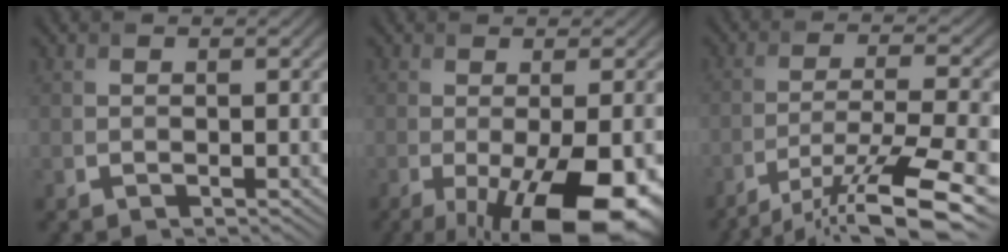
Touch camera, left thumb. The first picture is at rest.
{"total": 13.8, "force": [-5.6, 4.8, 11.7], "torque": [-0.159, -0.032, -0.061]}
{"total": 13.1, "force": [-9.4, 2.4, 8.7], "torque": [-0.159, -0.015, -0.139]}